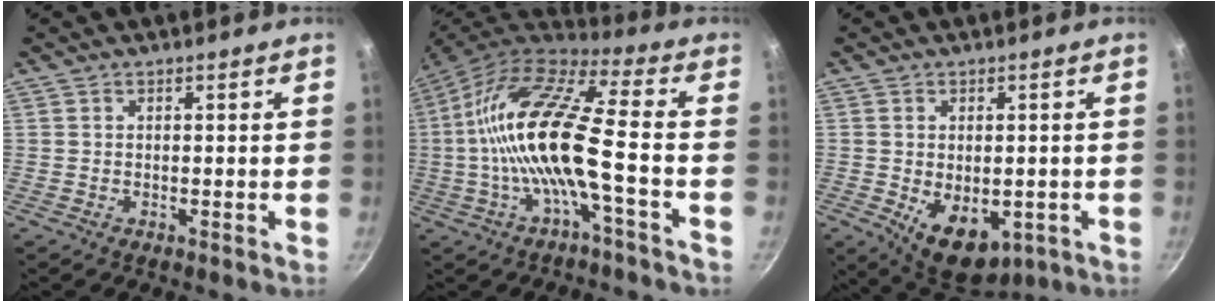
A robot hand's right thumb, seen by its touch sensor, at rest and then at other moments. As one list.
[{"total": 17.6, "force": [-2.7, 4.2, 16.9], "torque": [-0.322, 0.039, -0.063]}, {"total": 10.5, "force": [-2.5, 6.6, 7.8], "torque": [-0.089, -0.008, -0.016]}]